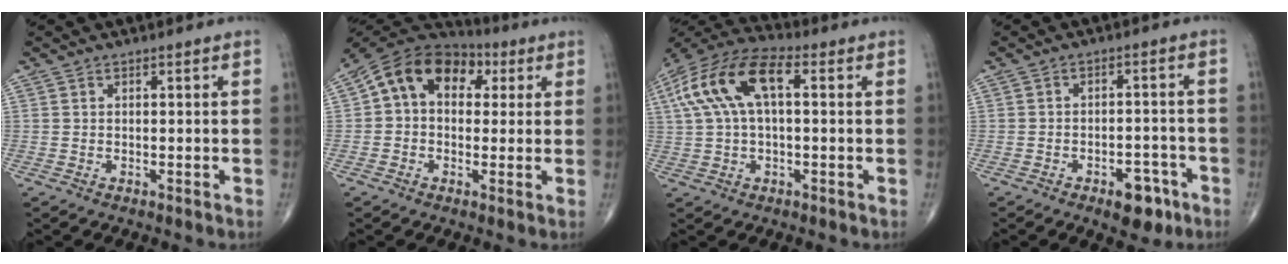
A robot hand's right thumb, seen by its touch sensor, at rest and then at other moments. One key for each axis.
{"total": 13.3, "fx": 3.3, "fy": 9.4, "fz": 8.7, "tx": -0.114, "ty": 0.035, "tz": 0.041}
{"total": 15.0, "fx": 3.3, "fy": 7.2, "fz": 12.8, "tx": -0.264, "ty": 0.043, "tz": 0.054}
{"total": 6.7, "fx": -3.8, "fy": 3.5, "fz": 4.3, "tx": -0.032, "ty": 0.025, "tz": -0.049}